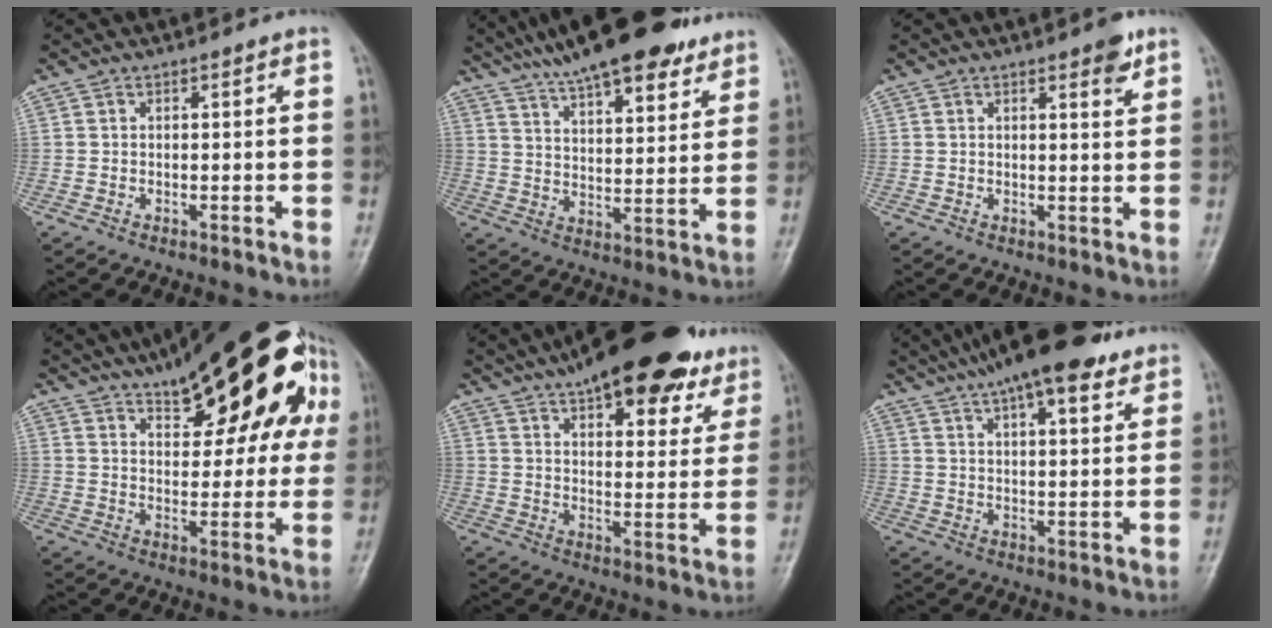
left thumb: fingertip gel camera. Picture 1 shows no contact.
{"total": 20.6, "force": [15.7, 6.3, 11.8], "torque": [-0.161, -0.034, 0.240]}
{"total": 3.4, "force": [2.1, 0.9, 2.5], "torque": [-0.026, -0.012, 0.026]}
{"total": 25.7, "force": [11.6, 10.2, 20.6], "torque": [-0.258, 0.010, 0.161]}
{"total": 26.6, "force": [18.7, 10.0, 16.0], "torque": [-0.203, -0.040, 0.249]}
{"total": 18.0, "force": [13.0, 5.4, 11.2], "torque": [-0.159, -0.016, 0.193]}